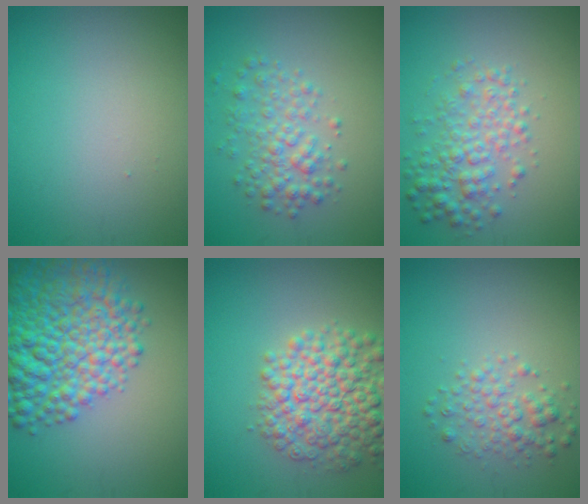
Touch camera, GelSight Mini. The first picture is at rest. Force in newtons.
{"total": 3.3, "press": 3.3, "slide": 0.1}
{"total": 3.9, "press": 3.9, "slide": 0.0}
{"total": 10.2, "press": 10.2, "slide": 0.4}
{"total": 7.5, "press": 7.5, "slide": 0.3}
{"total": 2.6, "press": 2.6, "slide": 0.0}